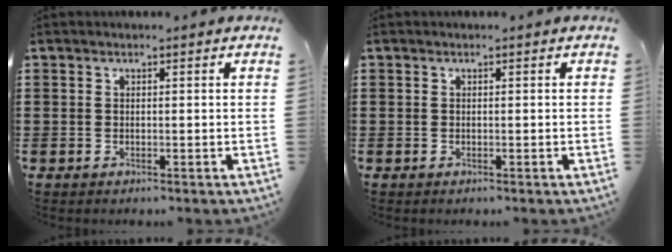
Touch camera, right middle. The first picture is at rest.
{"total": 0.0}